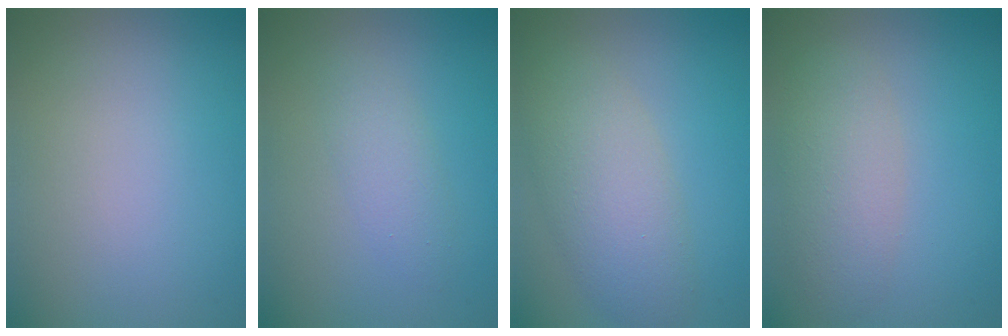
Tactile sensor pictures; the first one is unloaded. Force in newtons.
{"total": 2.0, "press": 2.0, "slide": 0.2}
{"total": 5.4, "press": 5.4, "slide": 0.2}
{"total": 3.9, "press": 3.9, "slide": 0.1}